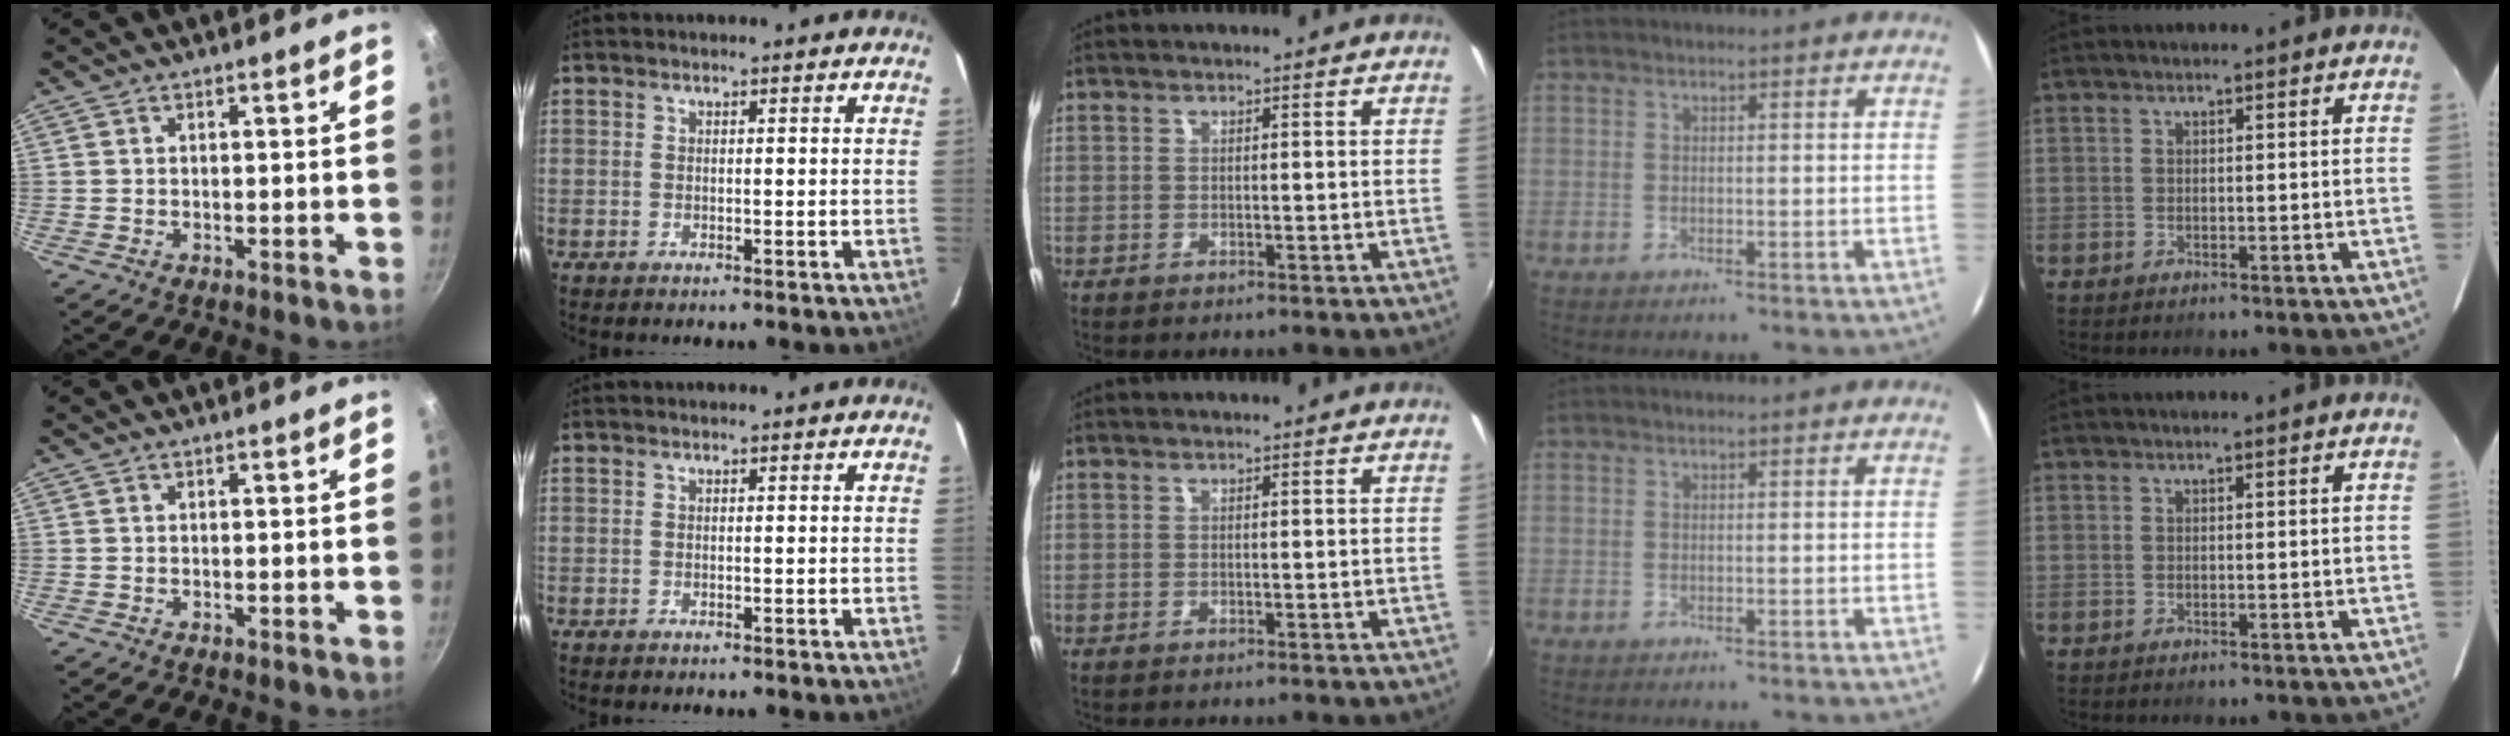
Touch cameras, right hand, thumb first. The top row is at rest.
{}